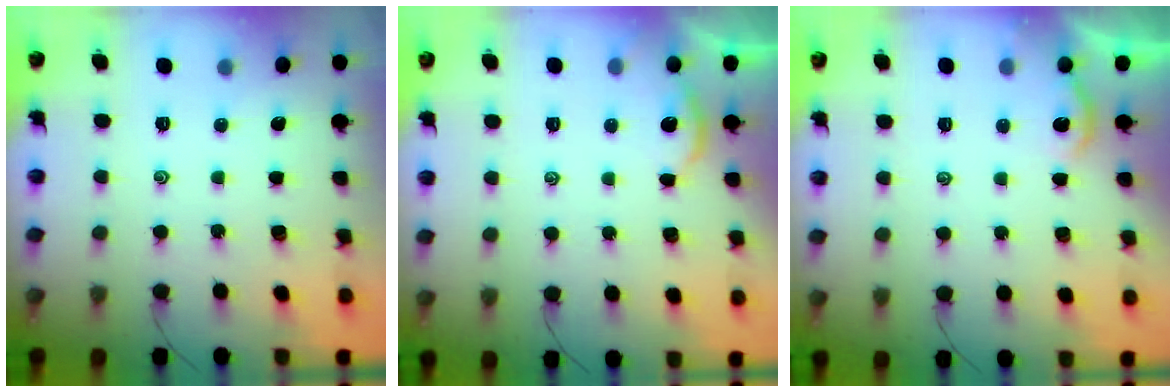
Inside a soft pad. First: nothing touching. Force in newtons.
{"total": 3.2, "press": 3.2, "slide": 0.2}
{"total": 2.3, "press": 2.3, "slide": 0.2}